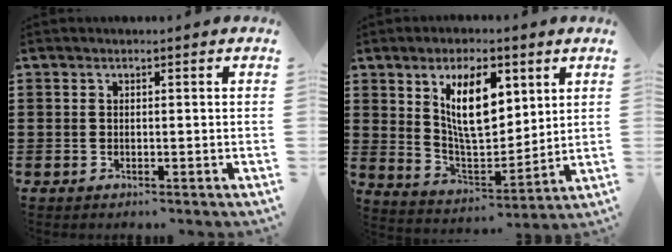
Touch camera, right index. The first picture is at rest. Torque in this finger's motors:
{"motor_torque": [1.15, 0.98, 0.34, 0.08]}